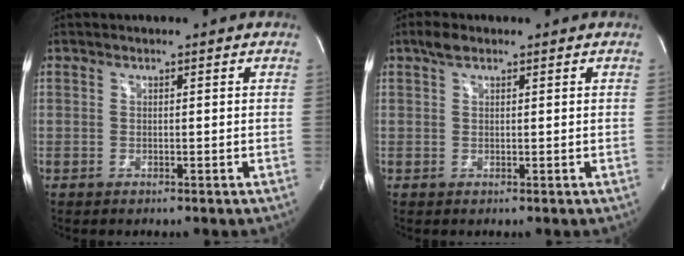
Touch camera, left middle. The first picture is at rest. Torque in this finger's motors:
{"motor_torque": [0.20, -0.07, -0.06, 0.00]}